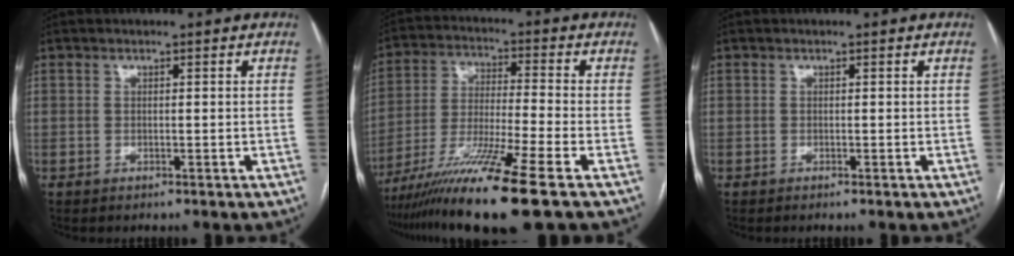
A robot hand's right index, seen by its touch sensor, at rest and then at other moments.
{"total": 15.3, "force": [-10.2, -1.5, 11.3], "torque": [-0.219, -0.038, -0.183]}
{"total": 0.0}